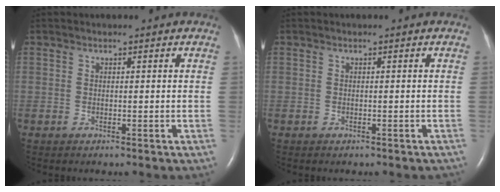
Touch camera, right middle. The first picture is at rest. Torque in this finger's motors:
{"motor_torque": [0.13, -0.09, -0.02, -0.01]}